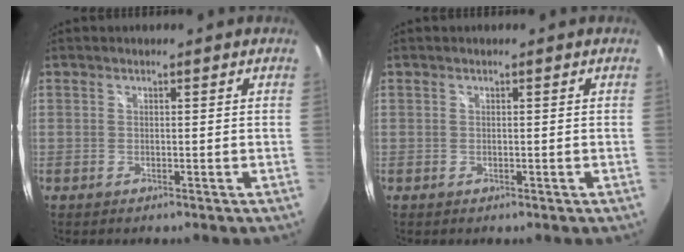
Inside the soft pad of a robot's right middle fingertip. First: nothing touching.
{"total": 0.0}